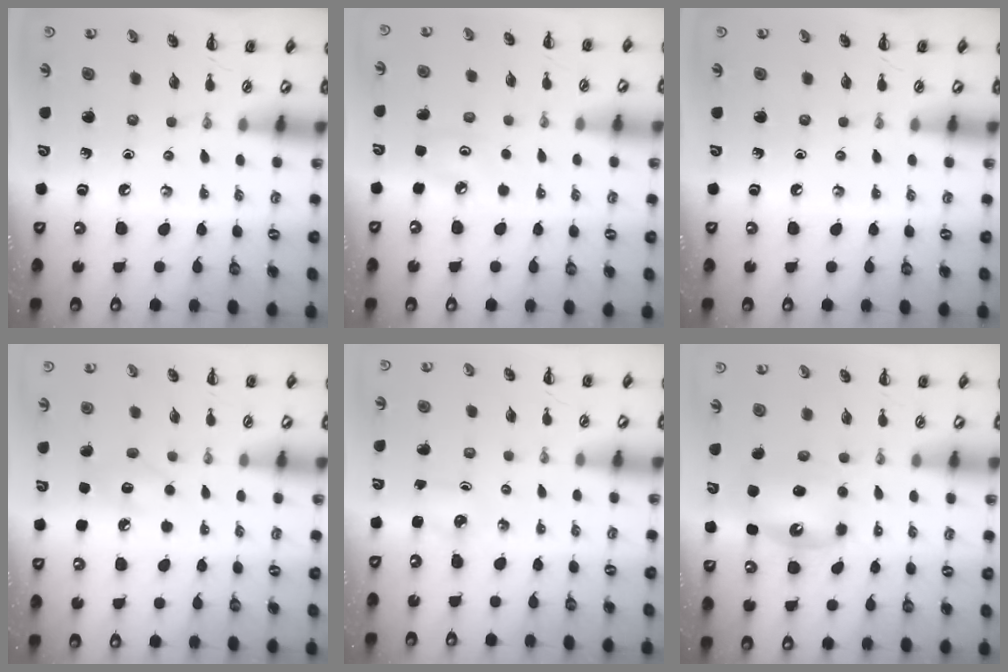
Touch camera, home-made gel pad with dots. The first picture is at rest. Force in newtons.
{"total": 6.7, "press": 6.5, "slide": 1.8}
{"total": 0.0}
{"total": 7.5, "press": 7.3, "slide": 1.7}
{"total": 1.4, "press": 1.3, "slide": 0.2}
{"total": 5.6, "press": 5.6, "slide": 0.9}